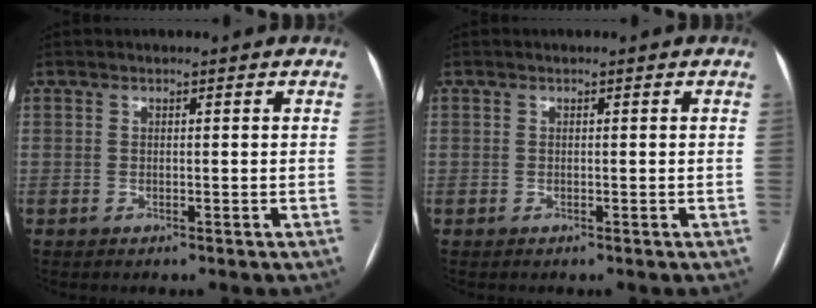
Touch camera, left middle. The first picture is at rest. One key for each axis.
{"total": 0.0}